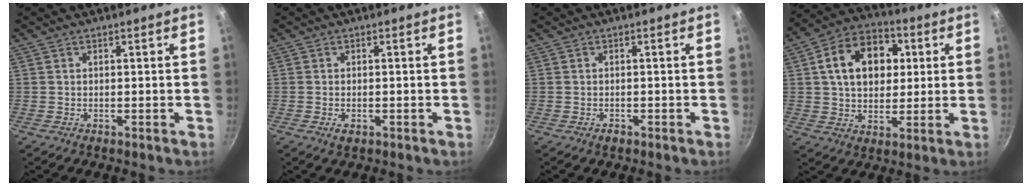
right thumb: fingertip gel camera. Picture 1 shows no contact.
{"total": 1.9, "force": [-0.7, 1.1, 1.3], "torque": [-0.025, -0.001, -0.012]}
{"total": 1.1, "force": [-0.7, 0.7, 0.5], "torque": [-0.009, 0.006, -0.011]}
{"total": 15.9, "force": [3.6, 11.6, 10.3], "torque": [-0.134, 0.018, 0.048]}